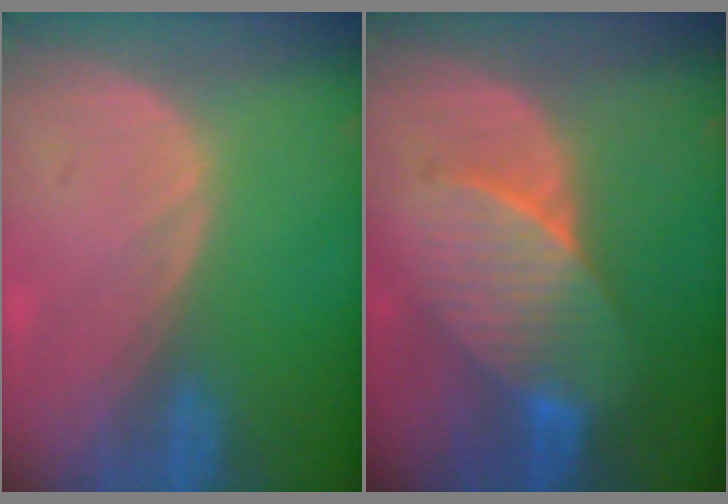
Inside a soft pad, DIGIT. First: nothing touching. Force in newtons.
{"total": 7.1, "press": 6.9, "slide": 1.4}